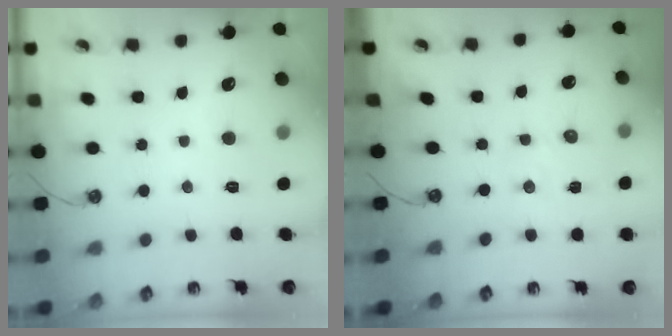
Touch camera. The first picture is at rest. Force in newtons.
{"total": 1.2, "press": 1.2, "slide": 0.1}